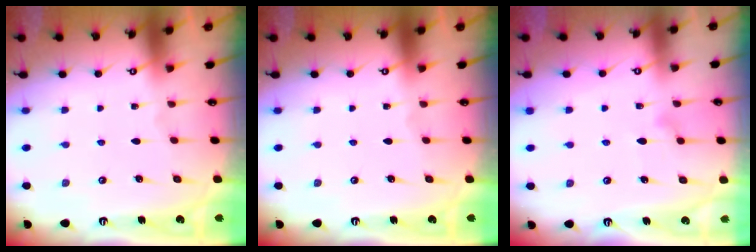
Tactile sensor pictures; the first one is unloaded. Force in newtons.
{"total": 0.0}
{"total": 8.5, "press": 8.5, "slide": 0.5}